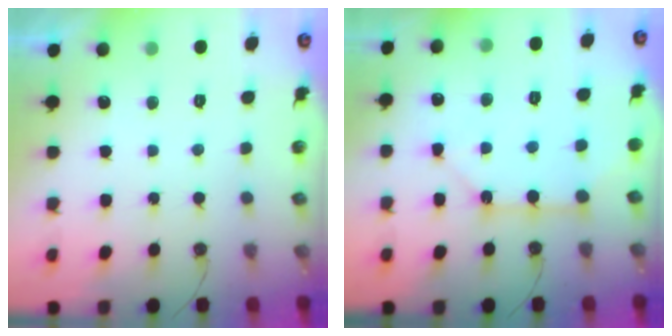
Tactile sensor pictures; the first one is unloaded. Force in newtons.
{"total": 10.5, "press": 10.5, "slide": 1.2}